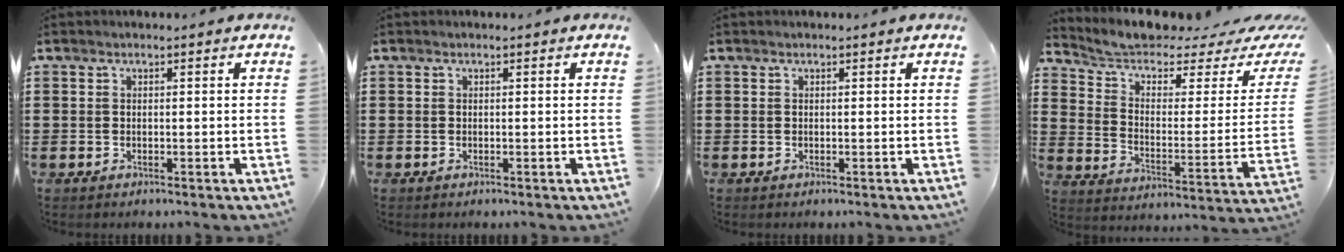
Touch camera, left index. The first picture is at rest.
{"total": 0.0}
{"total": 0.0}
{"total": 5.7, "force": [4.7, 1.6, 2.7], "torque": [-0.078, -0.038, 0.080]}